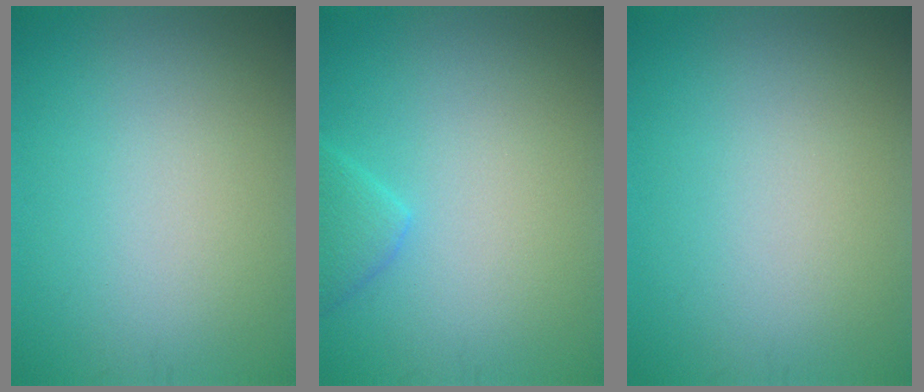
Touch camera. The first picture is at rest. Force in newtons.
{"total": 1.8, "press": 1.8, "slide": 0.1}
{"total": 0.0}